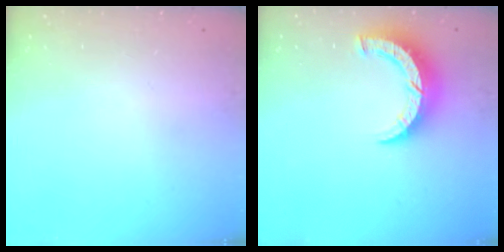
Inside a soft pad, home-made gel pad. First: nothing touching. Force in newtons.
{"total": 8.0, "press": 7.9, "slide": 0.9}